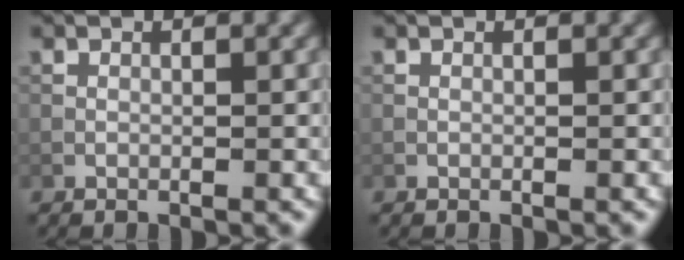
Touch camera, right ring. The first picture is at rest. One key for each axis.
{"total": 0.0}